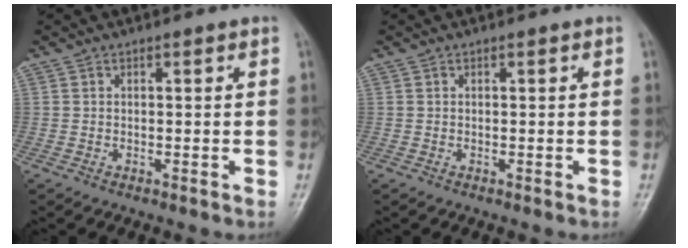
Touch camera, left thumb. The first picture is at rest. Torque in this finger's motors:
{"motor_torque": [-0.01, 0.01, -0.02, 0.02, 0.00]}